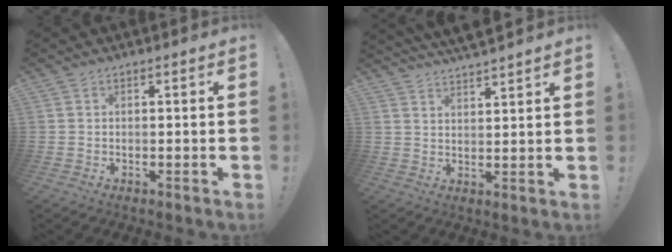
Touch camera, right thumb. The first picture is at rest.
{"total": 5.0, "force": [4.8, 0.5, 1.5], "torque": [-0.026, -0.035, 0.087]}